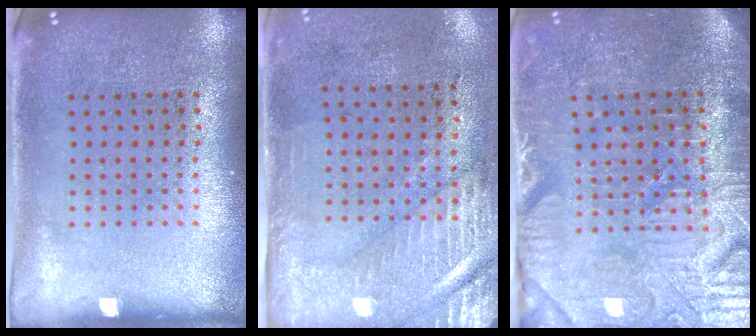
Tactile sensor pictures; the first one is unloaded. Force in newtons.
{"total": 3.0, "press": 2.4, "slide": 1.6}
{"total": 4.0, "press": 3.9, "slide": 1.0}